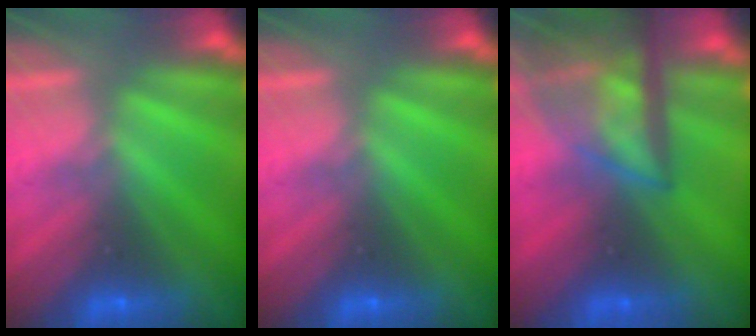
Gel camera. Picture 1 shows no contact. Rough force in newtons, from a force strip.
{"total": 0.0}
{"total": 9.0}